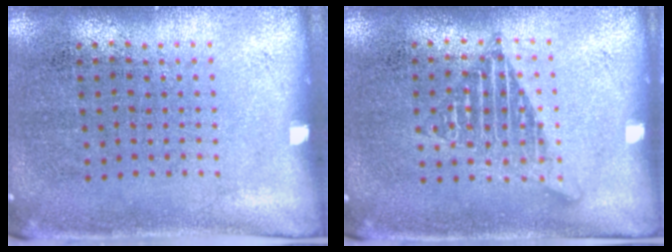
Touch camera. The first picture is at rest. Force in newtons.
{"total": 1.2, "press": 1.2, "slide": 0.1}